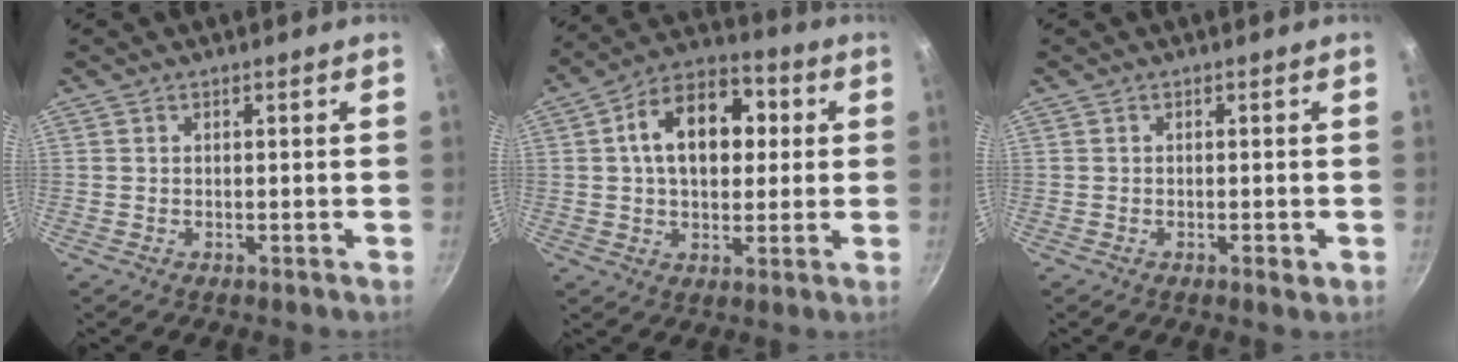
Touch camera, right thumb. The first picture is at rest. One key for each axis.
{"total": 15.3, "fx": 2.7, "fy": 9.9, "fz": 11.4, "tx": -0.148, "ty": 0.018, "tz": 0.034}
{"total": 1.4, "fx": -0.6, "fy": 0.4, "fz": 1.2, "tx": -0.017, "ty": -0.002, "tz": -0.010}